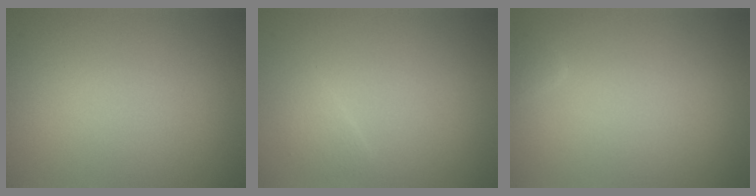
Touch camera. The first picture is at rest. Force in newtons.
{"total": 0.9, "press": 0.9, "slide": 0.0}
{"total": 0.7, "press": 0.7, "slide": 0.0}